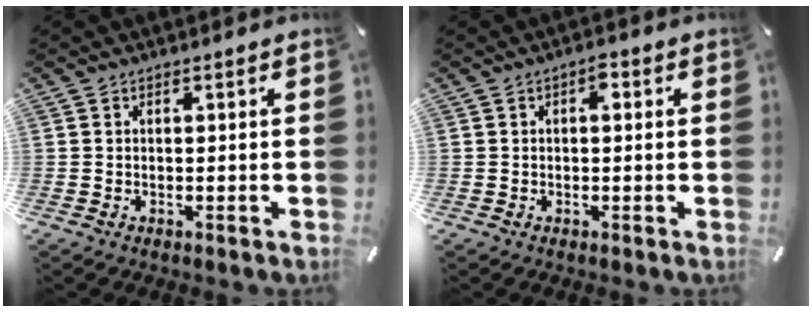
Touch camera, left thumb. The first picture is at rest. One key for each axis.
{"total": 2.3, "fx": 0.4, "fy": 1.1, "fz": 1.9, "tx": -0.024, "ty": 0.003, "tz": 0.000}